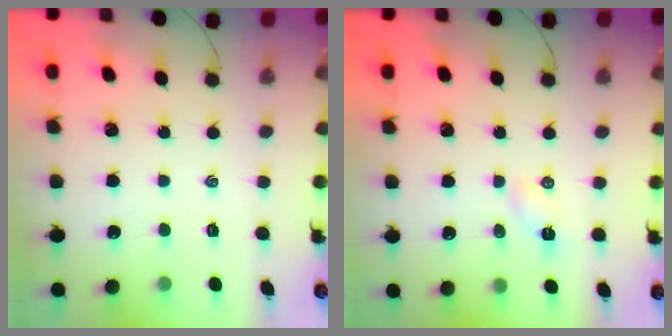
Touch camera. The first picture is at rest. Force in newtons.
{"total": 2.9, "press": 2.7, "slide": 1.0}